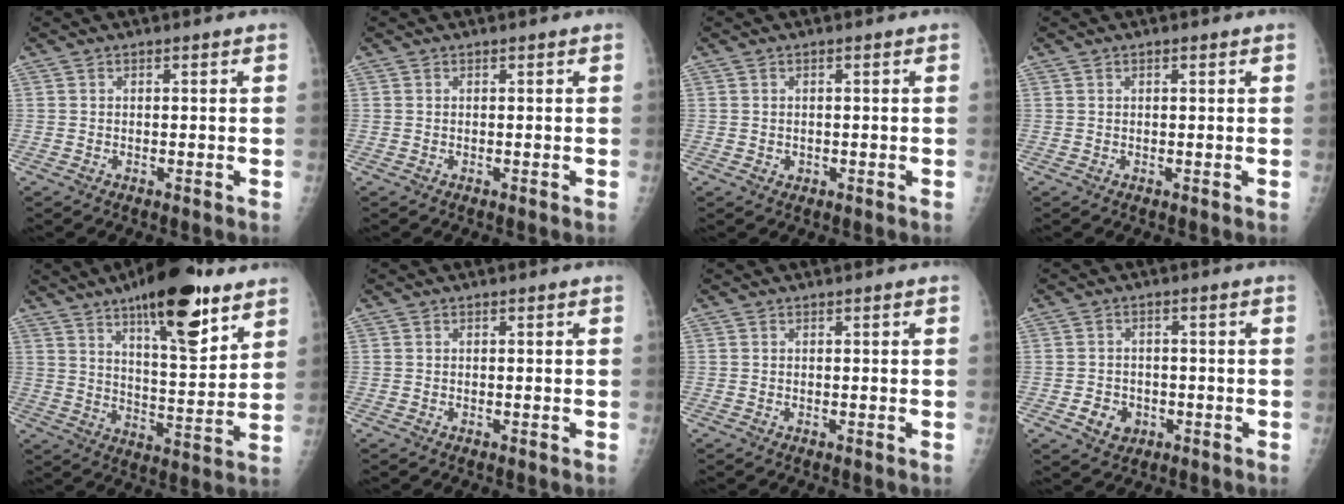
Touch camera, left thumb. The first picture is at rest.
{"total": 0.0}
{"total": 1.0, "force": [-0.1, 0.9, 0.4], "torque": [-0.003, 0.001, 0.001]}
{"total": 0.6, "force": [0.3, 0.2, 0.5], "torque": [-0.009, 0.000, 0.004]}
{"total": 18.3, "force": [11.1, 5.7, 13.3], "torque": [-0.166, -0.063, 0.174]}
{"total": 0.0}
{"total": 0.0}
{"total": 4.5, "force": [-1.6, 3.7, 1.9], "torque": [-0.015, 0.008, -0.019]}